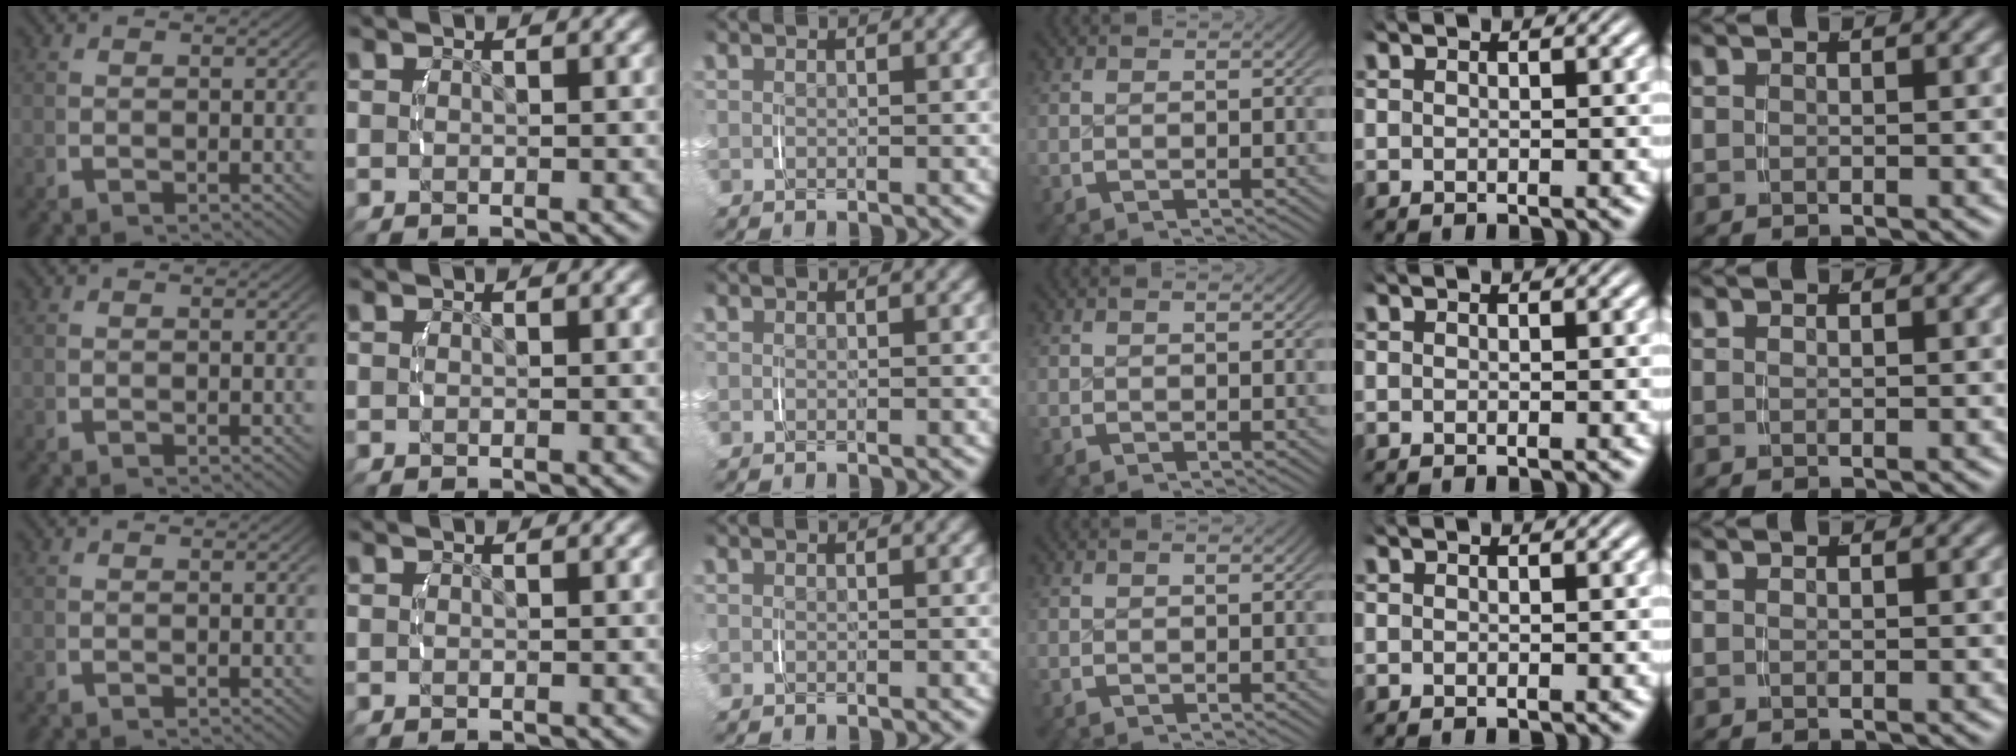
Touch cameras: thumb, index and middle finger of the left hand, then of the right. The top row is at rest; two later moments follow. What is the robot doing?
{"motion": "lift_and_place", "object": "small bumper sticker"}